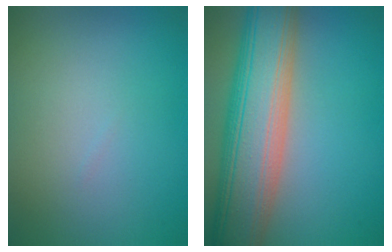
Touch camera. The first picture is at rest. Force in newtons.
{"total": 11.5, "press": 11.5, "slide": 0.6}